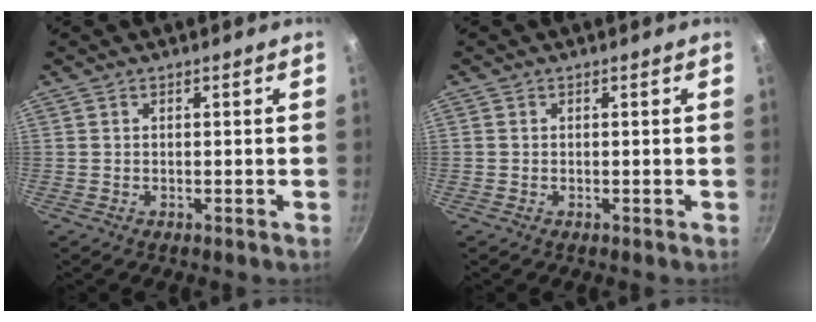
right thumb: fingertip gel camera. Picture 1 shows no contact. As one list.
[{"total": 0.0}]